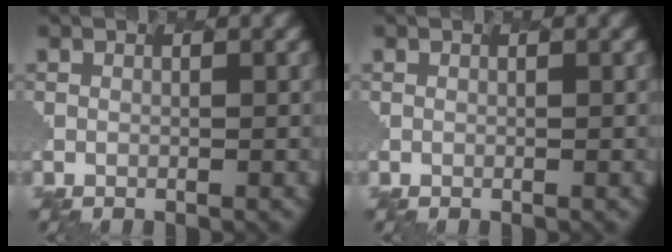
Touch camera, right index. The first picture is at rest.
{"total": 0.0}